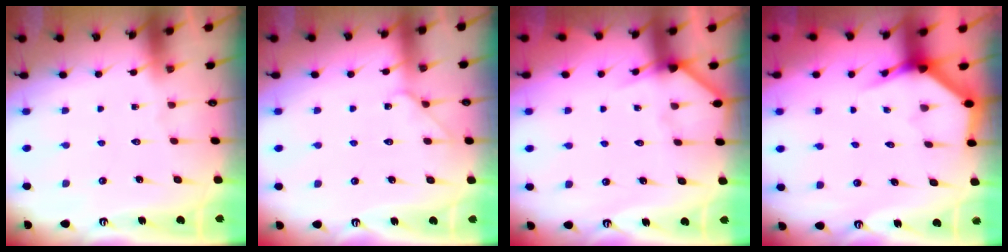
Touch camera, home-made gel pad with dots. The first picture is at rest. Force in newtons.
{"total": 4.1, "press": 4.1, "slide": 0.6}
{"total": 4.8, "press": 4.8, "slide": 0.3}
{"total": 3.8, "press": 3.8, "slide": 0.2}